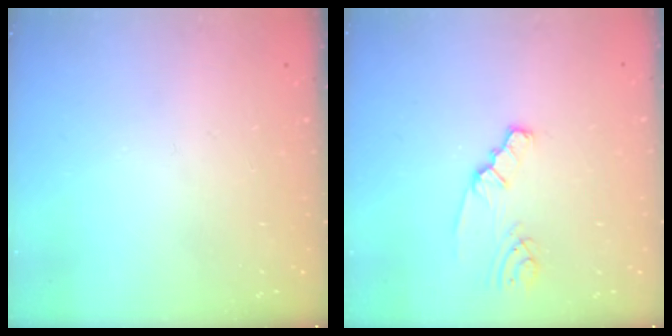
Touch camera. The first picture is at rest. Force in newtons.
{"total": 2.0, "press": 2.0, "slide": 0.2}